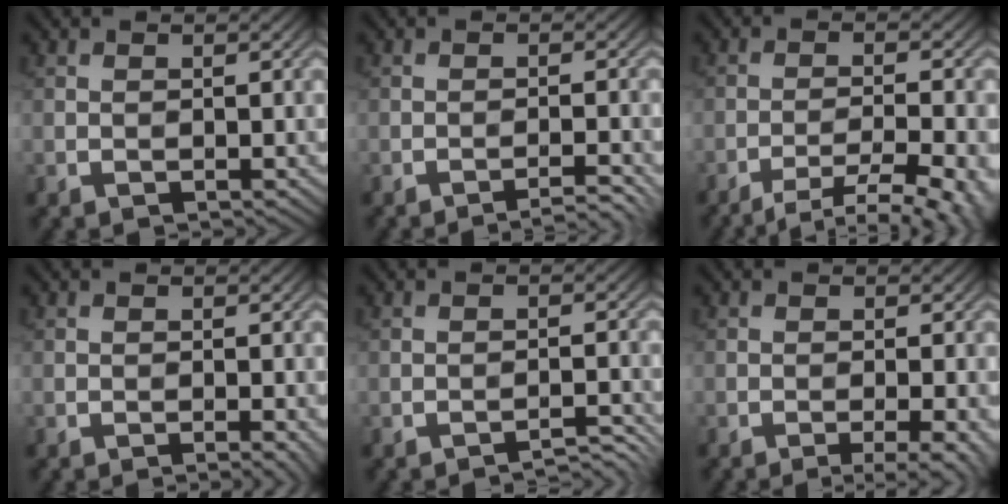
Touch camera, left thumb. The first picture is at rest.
{"total": 2.9, "force": [-2.3, 0.1, 1.7], "torque": [-0.021, 0.009, -0.045]}
{"total": 9.0, "force": [-6.6, 2.0, 5.8], "torque": [-0.099, -0.005, -0.085]}
{"total": 1.3, "force": [-0.6, 0.1, 1.2], "torque": [-0.014, 0.000, -0.010]}
{"total": 2.9, "force": [-2.6, 0.2, 1.2], "torque": [-0.012, 0.012, -0.042]}
{"total": 4.5, "force": [-2.3, 0.8, 3.7], "torque": [-0.047, 0.003, -0.036]}